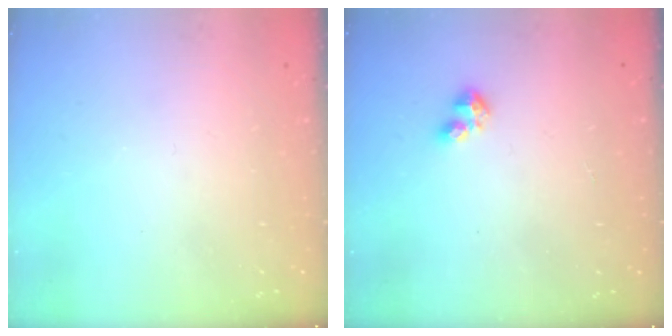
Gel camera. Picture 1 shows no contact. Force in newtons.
{"total": 2.4, "press": 2.4, "slide": 0.5}